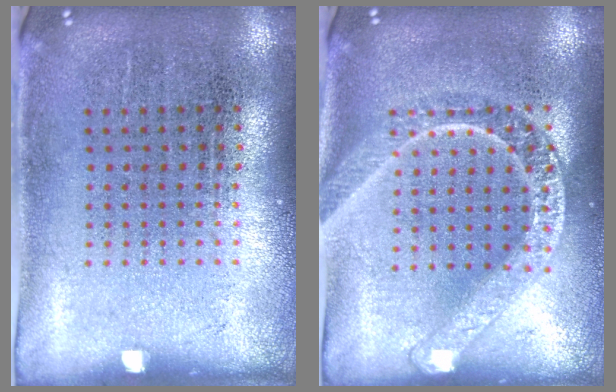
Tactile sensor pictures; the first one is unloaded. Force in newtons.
{"total": 1.8, "press": 1.8, "slide": 0.2}